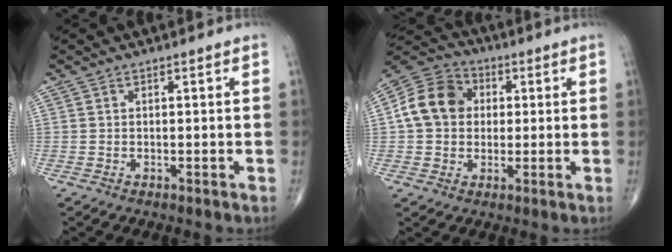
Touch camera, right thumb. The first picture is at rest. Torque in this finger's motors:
{"motor_torque": [0.91, 2.00, 0.49, -0.37, 0.09]}